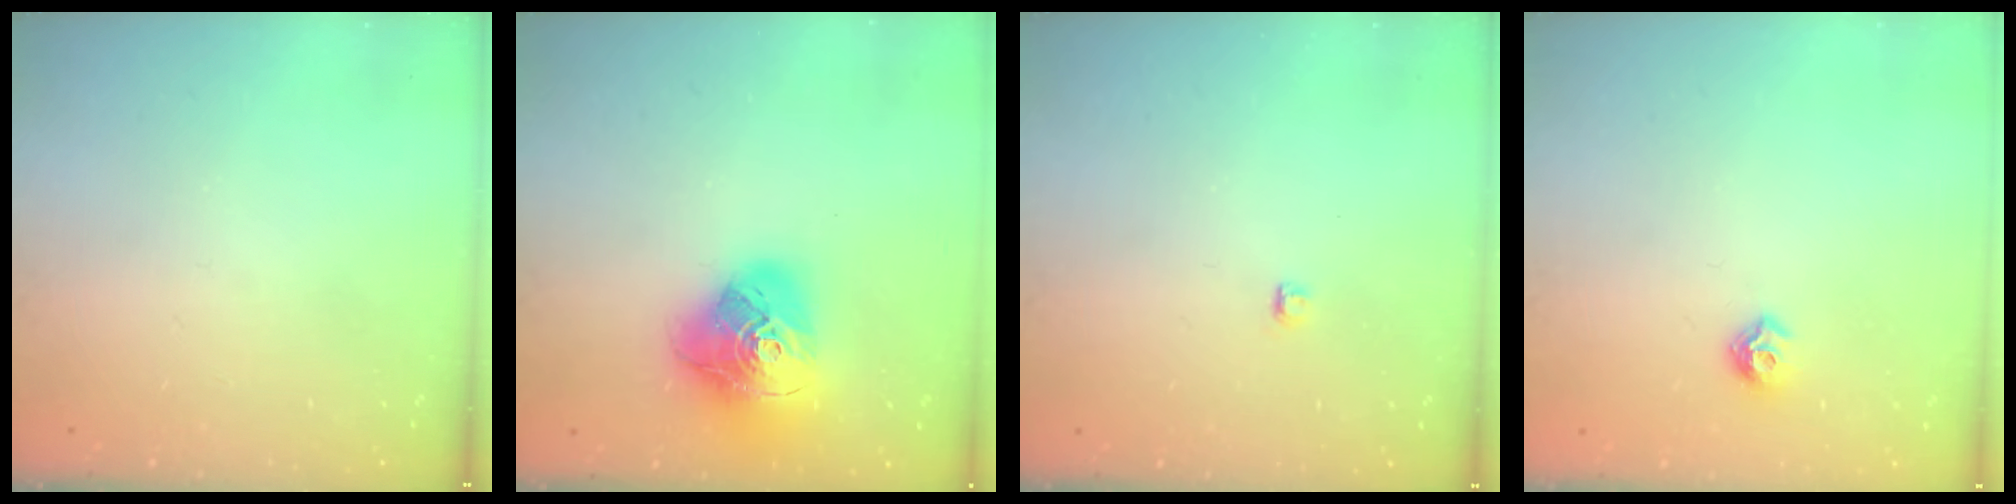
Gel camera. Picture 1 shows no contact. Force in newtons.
{"total": 19.4, "press": 19.3, "slide": 2.3}
{"total": 2.8, "press": 2.7, "slide": 0.3}
{"total": 6.9, "press": 6.8, "slide": 0.9}